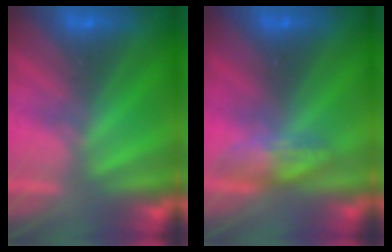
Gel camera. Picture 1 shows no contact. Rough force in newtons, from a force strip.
{"total": 2.4}